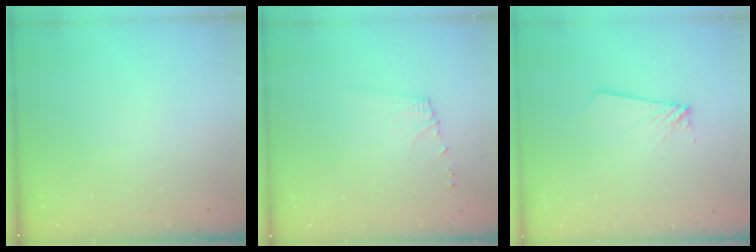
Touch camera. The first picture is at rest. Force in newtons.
{"total": 5.8, "press": 5.8, "slide": 0.6}
{"total": 1.8, "press": 1.8, "slide": 0.2}